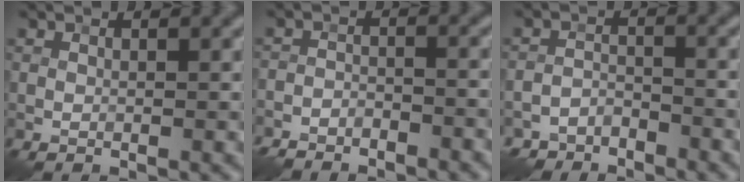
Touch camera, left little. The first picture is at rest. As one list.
[{"total": 4.1, "force": [-4.0, 1.1, 0.5], "torque": [-0.008, 0.003, -0.069]}, {"total": 3.9, "force": [-3.6, 1.5, 0.0], "torque": [0.008, 0.001, -0.061]}]